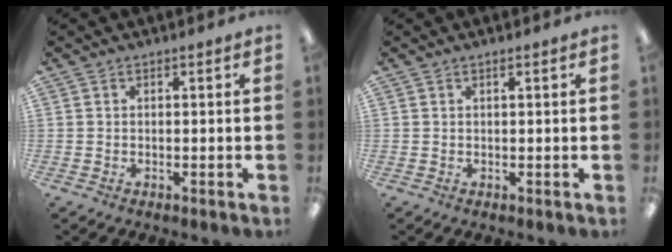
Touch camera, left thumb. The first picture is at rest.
{"total": 0.6, "force": [0.4, 0.1, 0.5], "torque": [-0.010, 0.001, 0.007]}